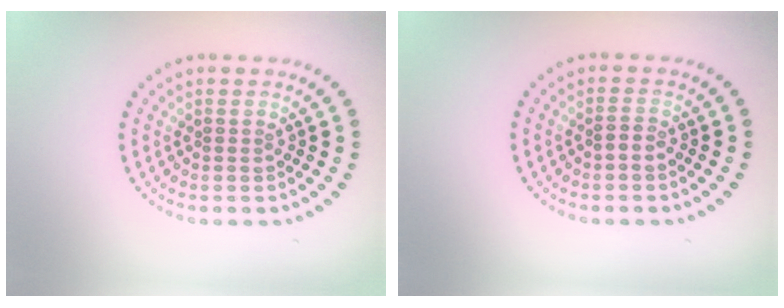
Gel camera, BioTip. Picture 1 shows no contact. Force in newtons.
{"total": 1.0, "press": 0.9, "slide": 0.5}